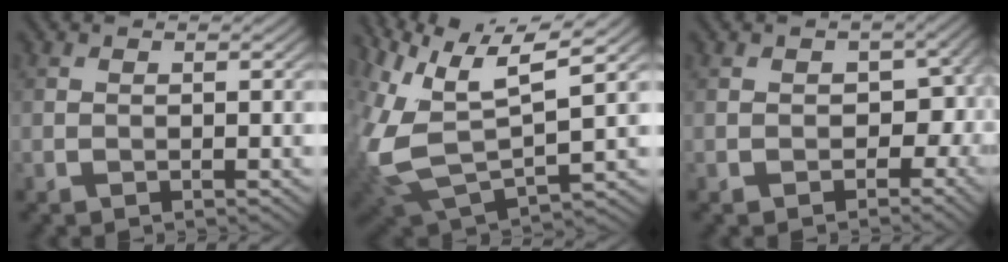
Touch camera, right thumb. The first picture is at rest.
{"total": 11.7, "force": [5.1, 4.8, 9.4], "torque": [-0.233, -0.007, 0.106]}
{"total": 4.4, "force": [-0.6, 3.5, 2.6], "torque": [-0.037, -0.012, -0.009]}